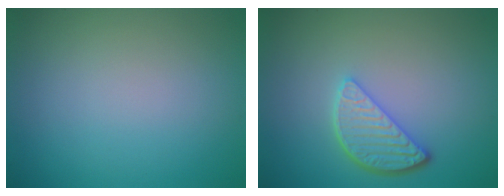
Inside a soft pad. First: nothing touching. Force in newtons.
{"total": 3.5, "press": 2.9, "slide": 2.0}